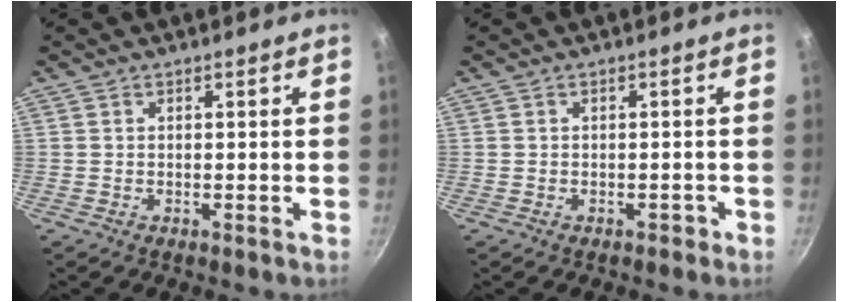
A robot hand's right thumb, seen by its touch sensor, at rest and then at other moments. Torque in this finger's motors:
{"motor_torque": [0.08, 0.19, -0.28, 0.26, 0.04]}